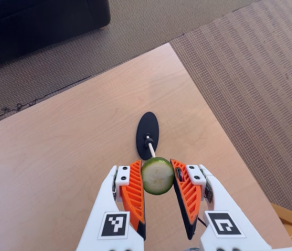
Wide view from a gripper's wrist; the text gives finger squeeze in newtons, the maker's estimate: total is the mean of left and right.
{"total": 11.5, "left": 12.0, "right": 11.1}